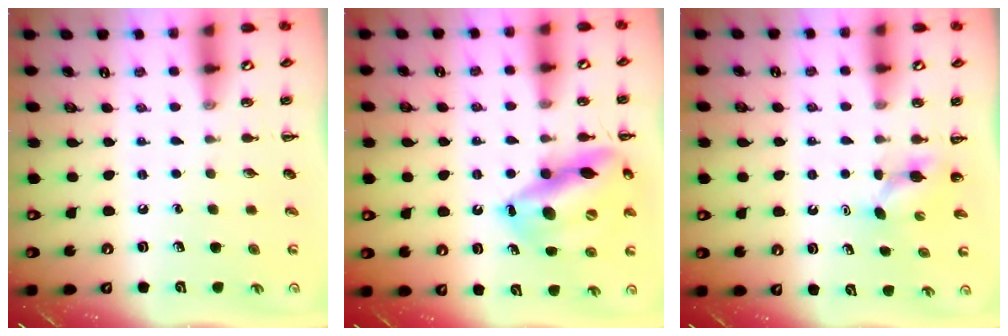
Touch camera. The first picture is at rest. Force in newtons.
{"total": 17.1, "press": 16.6, "slide": 4.1}
{"total": 2.9, "press": 2.8, "slide": 0.8}